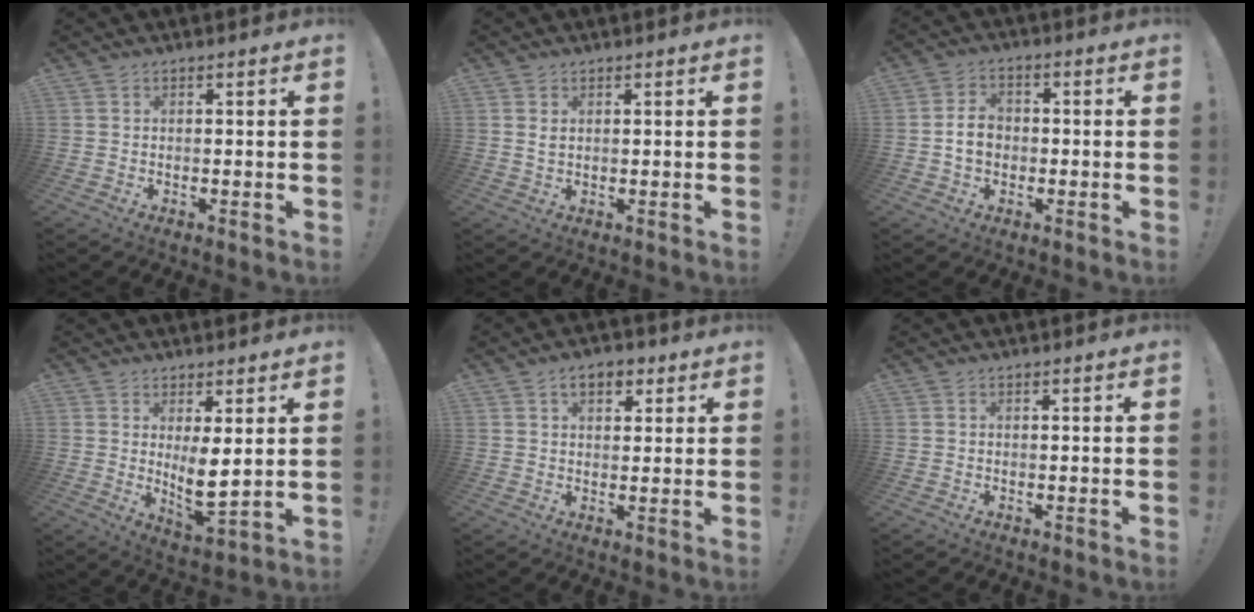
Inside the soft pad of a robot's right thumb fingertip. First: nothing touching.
{"total": 1.5, "force": [0.8, 0.9, 1.0], "torque": [-0.012, -0.002, 0.012]}
{"total": 6.9, "force": [-0.6, 5.5, 4.2], "torque": [-0.058, 0.009, -0.010]}
{"total": 8.1, "force": [2.2, 2.4, 7.4], "torque": [-0.109, -0.037, 0.039]}
{"total": 6.1, "force": [2.8, 3.8, 3.8], "torque": [-0.048, 0.000, 0.049]}
{"total": 0.5, "force": [0.1, 0.5, -0.2], "torque": [0.003, 0.001, 0.002]}